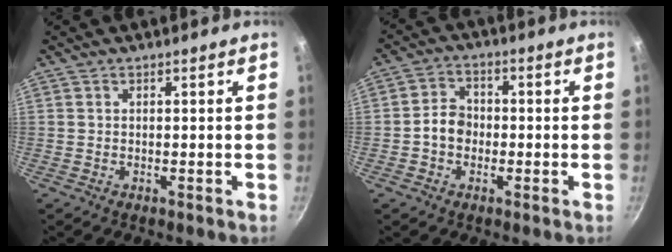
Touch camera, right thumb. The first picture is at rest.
{"total": 5.1, "force": [-1.0, 4.2, 2.7], "torque": [-0.021, 0.021, -0.024]}